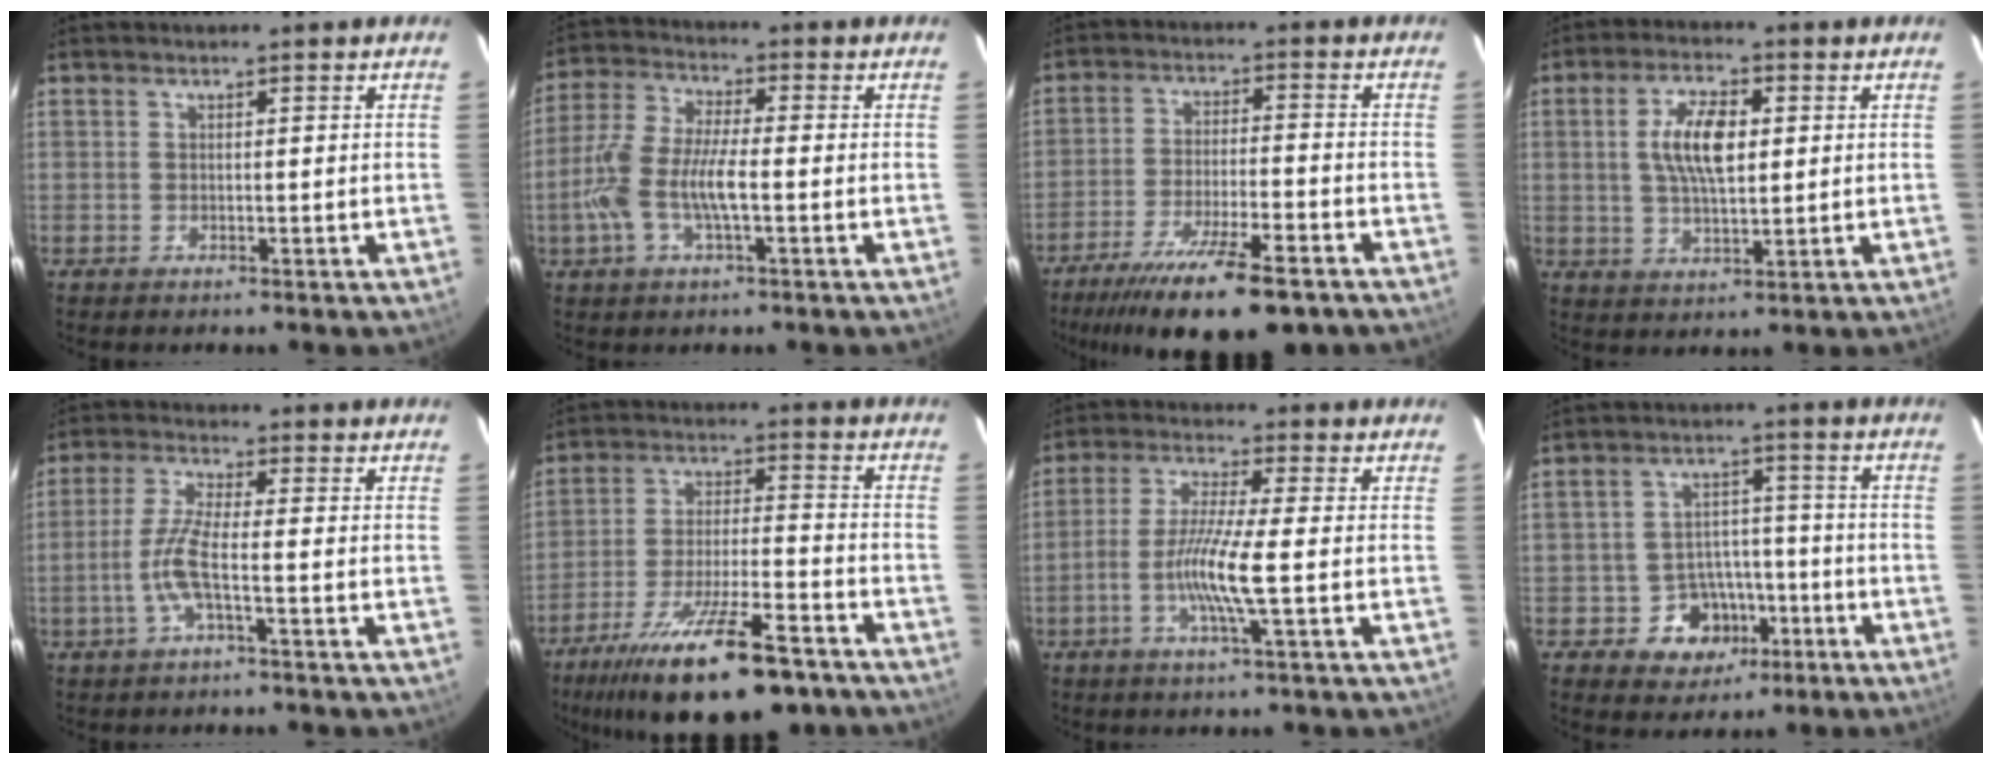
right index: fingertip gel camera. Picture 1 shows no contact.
{"total": 10.8, "force": [-2.5, 3.6, 9.8], "torque": [-0.214, 0.004, -0.052]}
{"total": 17.9, "force": [-13.2, 4.1, 11.3], "torque": [-0.218, -0.041, -0.207]}
{"total": 8.9, "force": [1.5, 3.7, 7.9], "torque": [-0.149, 0.009, 0.030]}
{"total": 6.1, "force": [-2.1, 0.3, 5.7], "torque": [-0.127, 0.000, -0.042]}
{"total": 21.1, "force": [-15.2, 5.7, 13.5], "torque": [-0.250, -0.039, -0.237]}
{"total": 8.2, "force": [-2.2, -0.3, 7.9], "torque": [-0.162, -0.002, -0.046]}
{"total": 8.3, "force": [-4.0, 6.9, 2.3], "torque": [-0.054, 0.031, -0.041]}